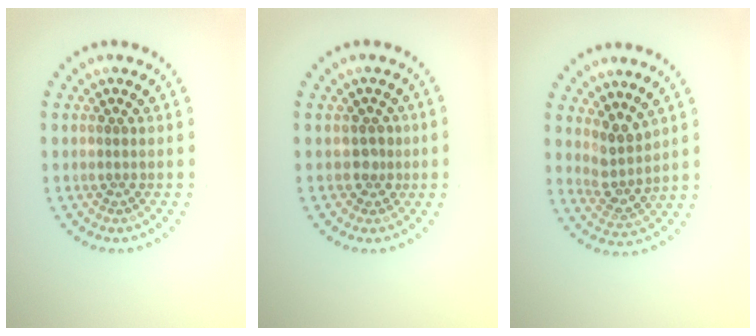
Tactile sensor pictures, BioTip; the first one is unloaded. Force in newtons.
{"total": 1.6, "press": 1.3, "slide": 1.0}
{"total": 2.7, "press": 2.1, "slide": 1.7}